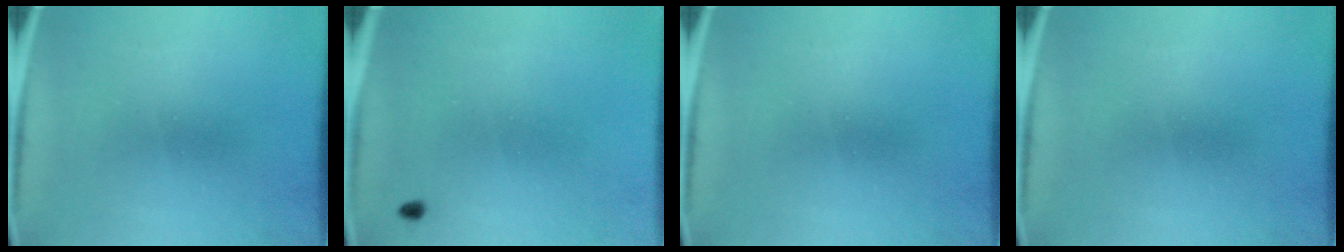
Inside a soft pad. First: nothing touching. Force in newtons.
{"total": 0.6}
{"total": 0.0}
{"total": 0.0}